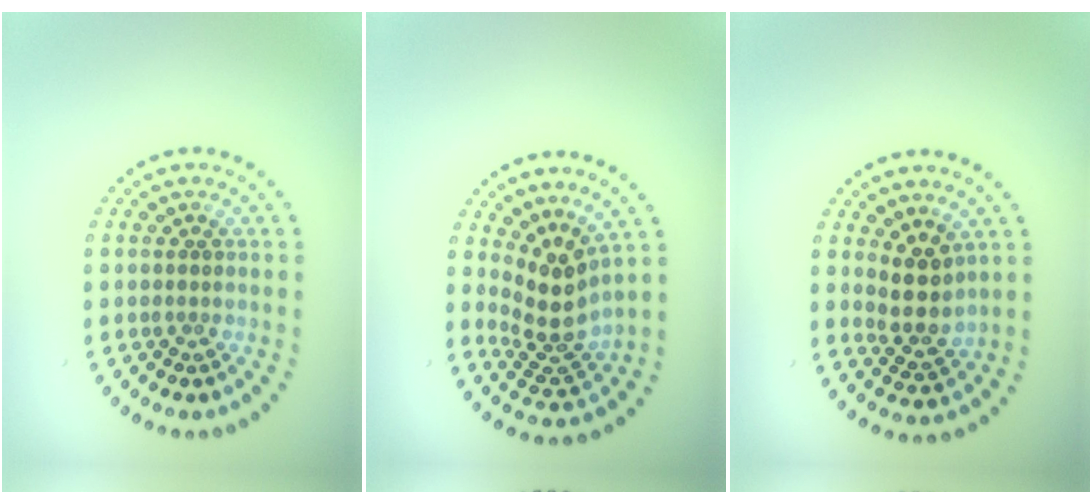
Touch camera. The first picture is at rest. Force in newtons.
{"total": 3.8, "press": 2.8, "slide": 2.6}
{"total": 2.9, "press": 2.3, "slide": 1.7}